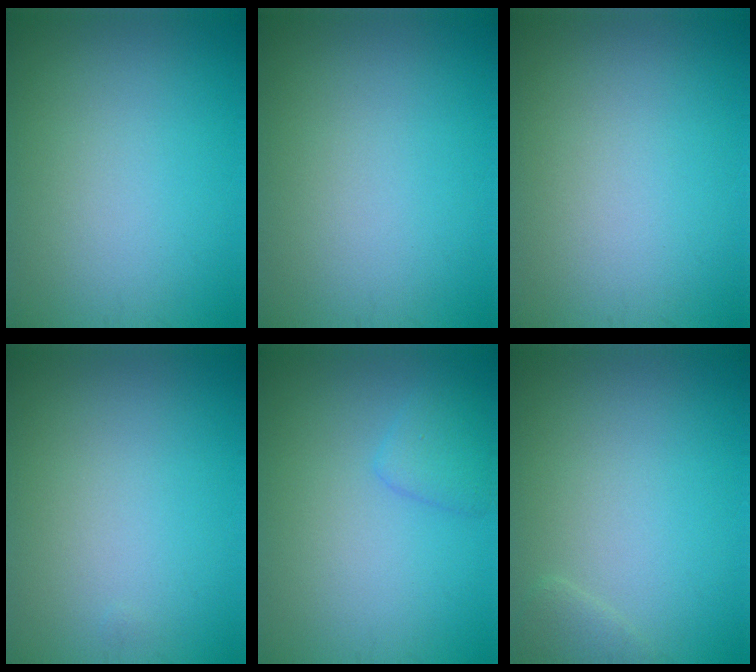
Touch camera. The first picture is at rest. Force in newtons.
{"total": 0.0}
{"total": 0.0}
{"total": 0.0}
{"total": 1.7, "press": 1.7, "slide": 0.2}
{"total": 0.9, "press": 0.9, "slide": 0.1}